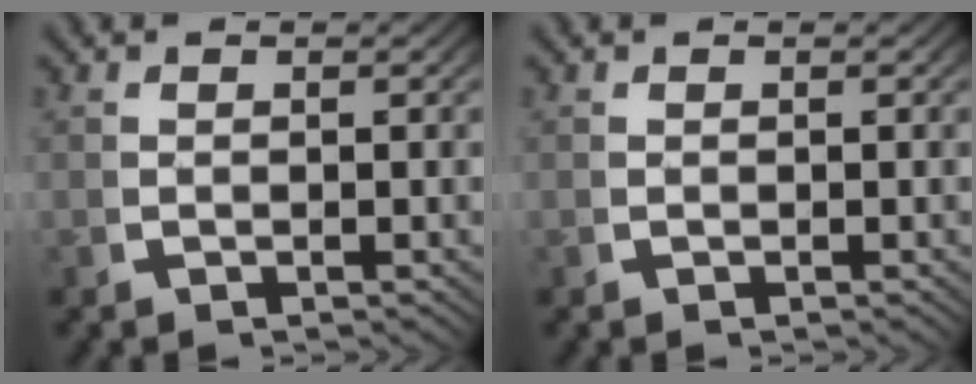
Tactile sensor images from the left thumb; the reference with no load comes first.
{"total": 0.0}